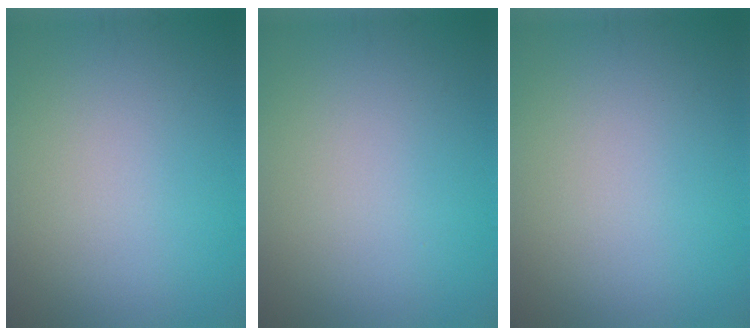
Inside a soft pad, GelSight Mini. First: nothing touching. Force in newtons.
{"total": 0.0}
{"total": 0.0}